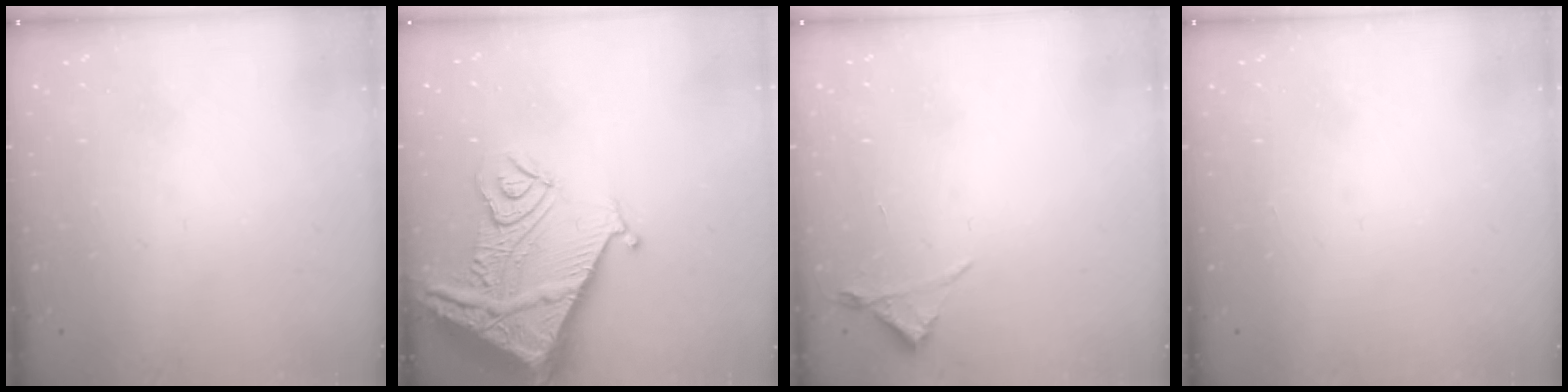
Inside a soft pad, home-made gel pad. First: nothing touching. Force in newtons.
{"total": 20.1, "press": 19.9, "slide": 2.1}
{"total": 3.0, "press": 2.9, "slide": 0.5}
{"total": 1.5, "press": 1.5, "slide": 0.1}